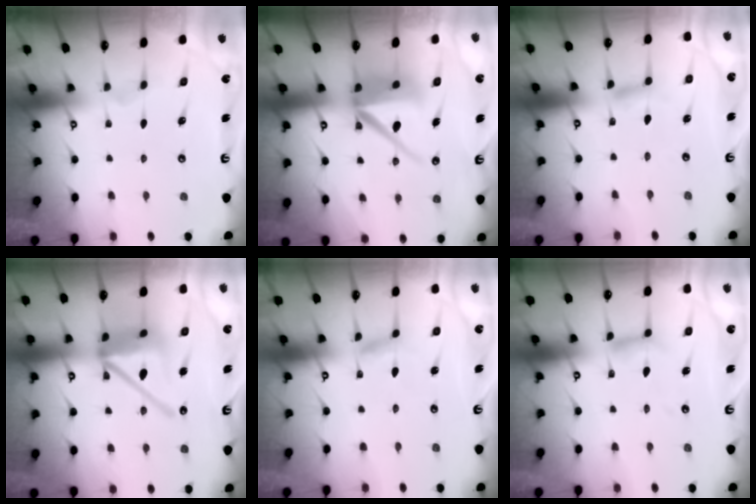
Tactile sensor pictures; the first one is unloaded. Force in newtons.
{"total": 11.9, "press": 11.8, "slide": 1.5}
{"total": 3.4, "press": 3.3, "slide": 0.3}
{"total": 16.5, "press": 16.4, "slide": 1.9}
{"total": 1.7, "press": 1.7, "slide": 0.2}
{"total": 9.0, "press": 8.9, "slide": 0.7}